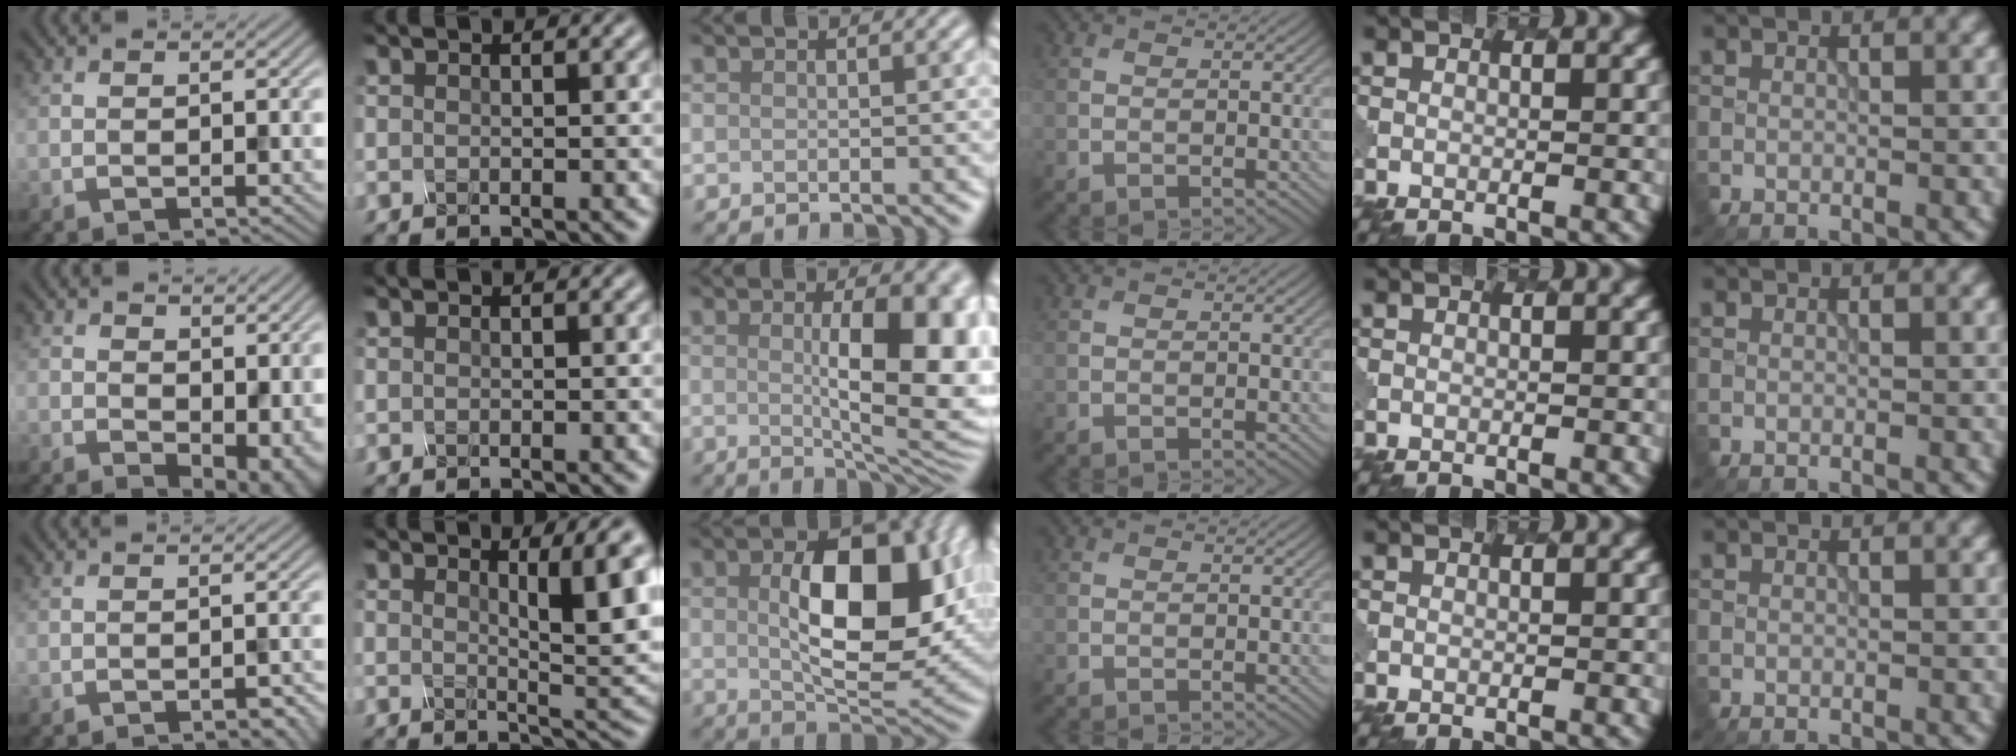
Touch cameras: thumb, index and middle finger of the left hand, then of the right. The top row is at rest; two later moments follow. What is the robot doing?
{"motion": "unscrew", "object": "spray bottle"}